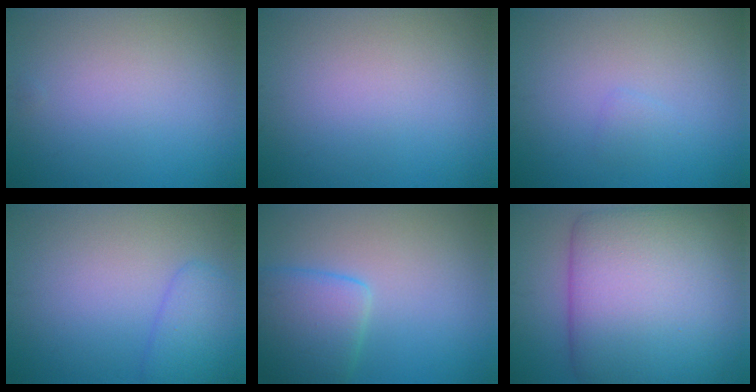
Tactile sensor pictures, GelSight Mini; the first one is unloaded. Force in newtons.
{"total": 0.0}
{"total": 0.8, "press": 0.8, "slide": 0.0}
{"total": 2.7, "press": 2.7, "slide": 0.2}
{"total": 4.7, "press": 4.7, "slide": 0.3}
{"total": 14.4, "press": 14.4, "slide": 0.5}